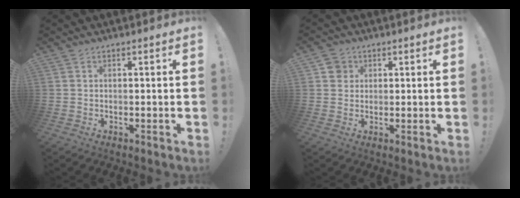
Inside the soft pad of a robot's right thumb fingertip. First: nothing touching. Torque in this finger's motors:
{"motor_torque": [0.15, 0.06, 0.36, -0.19, -0.04]}